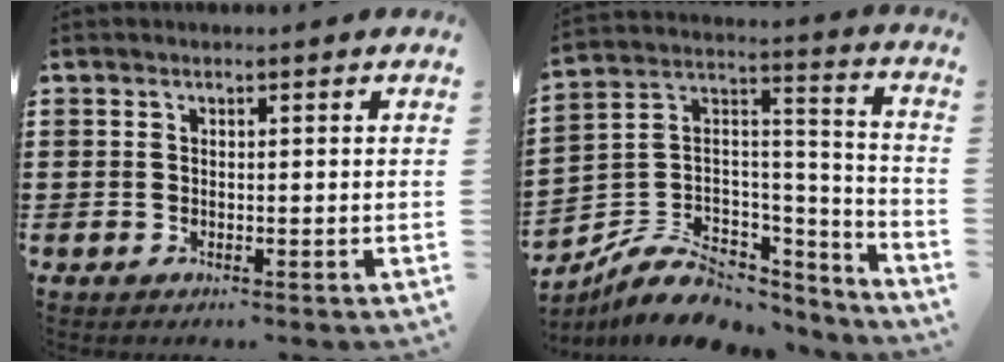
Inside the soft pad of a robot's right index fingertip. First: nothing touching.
{"total": 8.9, "force": [-5.3, 5.9, 4.2], "torque": [-0.087, 0.021, -0.091]}